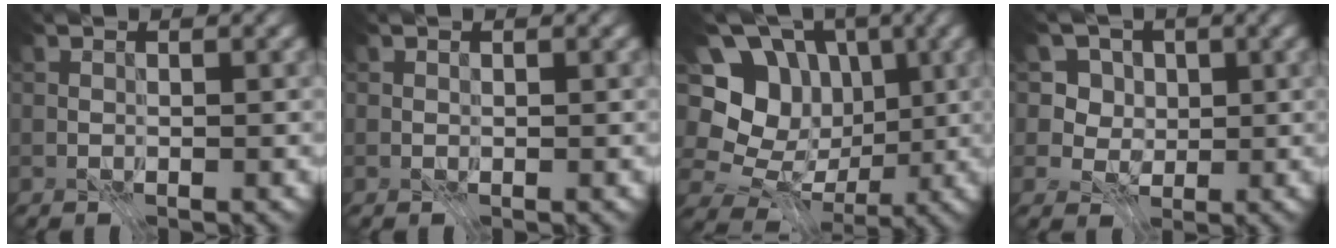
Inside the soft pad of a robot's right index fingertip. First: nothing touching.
{"total": 0.0}
{"total": 11.3, "force": [0.6, 9.8, 5.5], "torque": [-0.117, 0.030, -0.011]}
{"total": 5.2, "force": [1.6, 4.5, 2.1], "torque": [-0.035, -0.013, 0.017]}